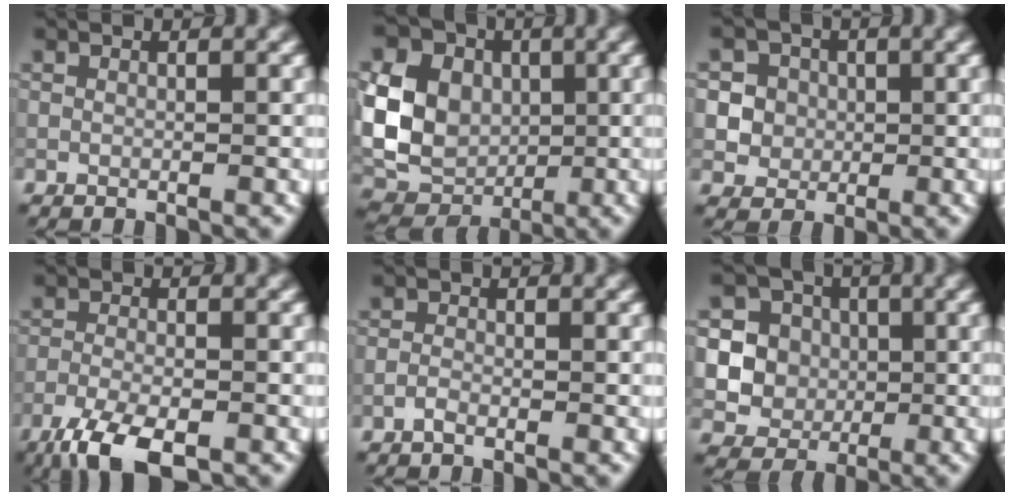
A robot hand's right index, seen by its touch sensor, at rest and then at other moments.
{"total": 10.6, "force": [1.3, 8.4, 6.2], "torque": [-0.129, 0.011, 0.015]}
{"total": 5.7, "force": [1.4, 5.2, 1.8], "torque": [-0.024, 0.025, 0.014]}
{"total": 6.1, "force": [-4.2, 1.9, 4.1], "torque": [-0.085, -0.015, -0.081]}
{"total": 1.0, "force": [-0.7, 0.4, 0.5], "torque": [-0.011, 0.001, -0.017]}
{"total": 6.8, "force": [0.6, 6.4, 2.1], "torque": [-0.039, 0.019, 0.006]}